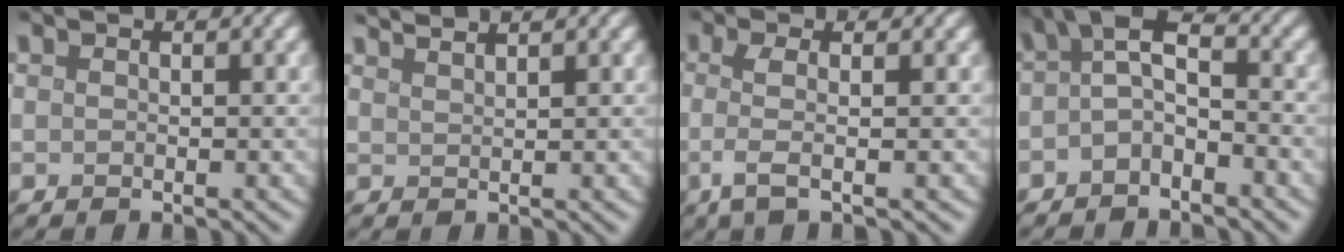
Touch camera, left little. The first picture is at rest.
{"total": 2.8, "force": [2.4, 0.7, 1.4], "torque": [0.002, 0.009, 0.020]}
{"total": 3.2, "force": [-0.3, 0.9, 3.1], "torque": [-0.060, -0.004, -0.011]}
{"total": 3.7, "force": [-0.7, 1.8, 3.1], "torque": [-0.049, 0.015, -0.027]}